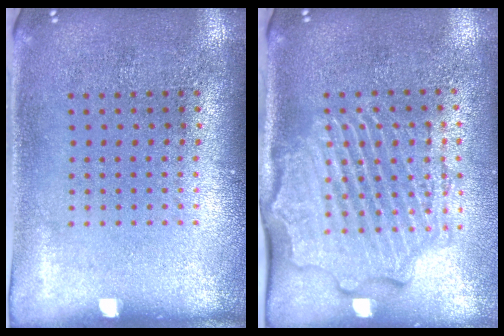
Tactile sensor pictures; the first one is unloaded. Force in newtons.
{"total": 2.6, "press": 2.3, "slide": 1.2}